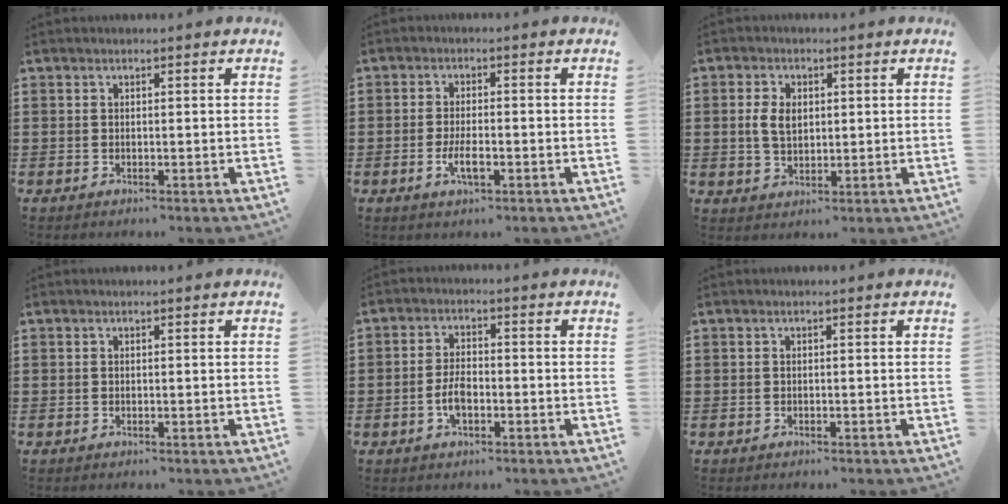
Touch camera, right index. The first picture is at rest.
{"total": 3.7, "force": [-1.5, 1.1, 3.3], "torque": [-0.068, -0.004, -0.028]}
{"total": 4.4, "force": [0.6, 2.8, 3.3], "torque": [-0.078, 0.008, 0.007]}
{"total": 0.0}
{"total": 4.3, "force": [-1.3, 2.1, 3.5], "torque": [-0.078, 0.003, -0.027]}
{"total": 0.0}